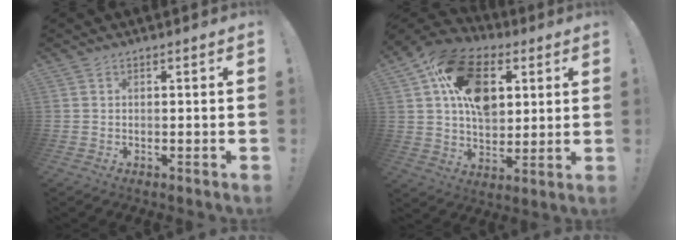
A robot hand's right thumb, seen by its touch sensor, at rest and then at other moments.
{"total": 19.9, "force": [5.9, 13.1, 13.8], "torque": [-0.223, -0.009, 0.105]}